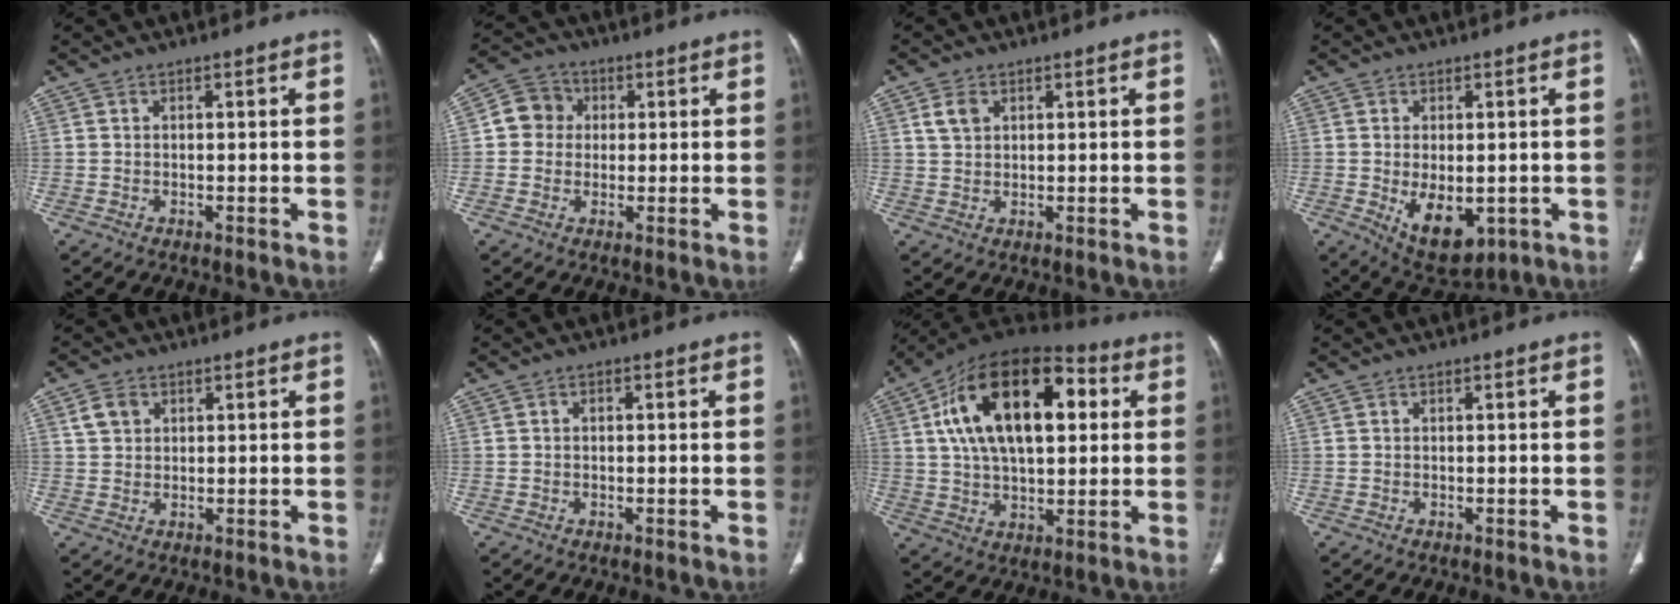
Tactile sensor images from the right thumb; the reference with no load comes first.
{"total": 6.5, "force": [0.8, 6.0, 2.3], "torque": [-0.020, 0.013, 0.003]}
{"total": 3.3, "force": [1.4, 2.3, 1.8], "torque": [-0.031, 0.000, 0.033]}
{"total": 9.8, "force": [-2.1, 5.7, 7.7], "torque": [-0.103, -0.012, -0.012]}
{"total": 3.5, "force": [1.5, 2.7, 1.6], "torque": [-0.022, -0.002, 0.032]}
{"total": 0.8, "force": [0.0, 0.5, 0.5], "torque": [-0.008, 0.003, -0.002]}
{"total": 23.6, "force": [5.8, 12.6, 19.1], "torque": [-0.304, 0.019, 0.085]}
{"total": 0.0}